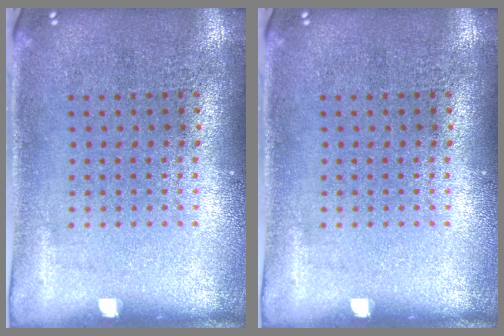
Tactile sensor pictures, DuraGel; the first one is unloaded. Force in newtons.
{"total": 0.0}